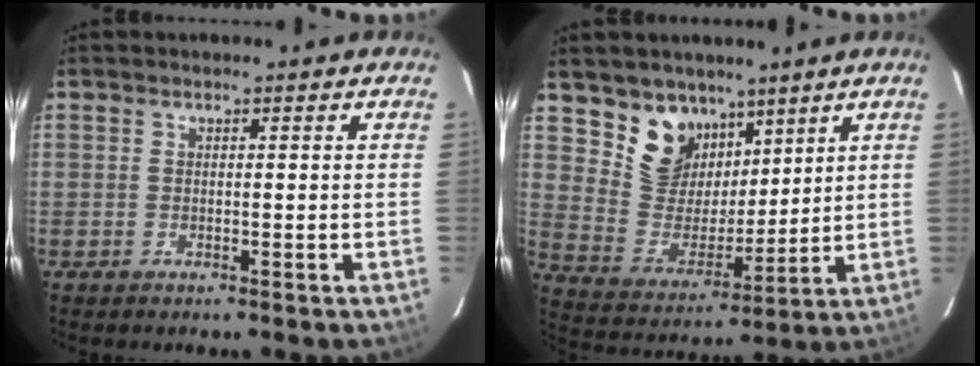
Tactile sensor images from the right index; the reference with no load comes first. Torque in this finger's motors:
{"motor_torque": [0.09, 0.39, 0.04, 0.01]}